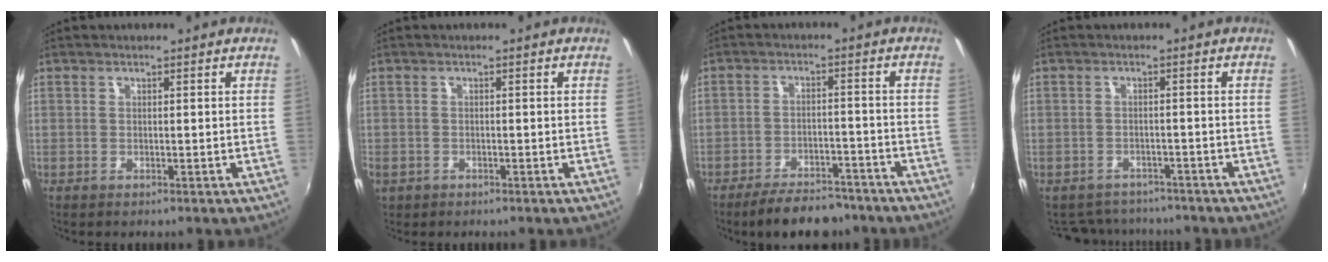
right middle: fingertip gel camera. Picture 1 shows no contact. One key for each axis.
{"total": 2.9, "fx": -1.3, "fy": 2.3, "fz": 1.3, "tx": -0.033, "ty": -0.004, "tz": -0.020}
{"total": 10.5, "fx": -8.7, "fy": 3.9, "fz": 4.5, "tx": -0.097, "ty": 0.009, "tz": -0.121}
{"total": 7.8, "fx": -7.0, "fy": 3.1, "fz": 1.5, "tx": -0.044, "ty": 0.004, "tz": -0.099}